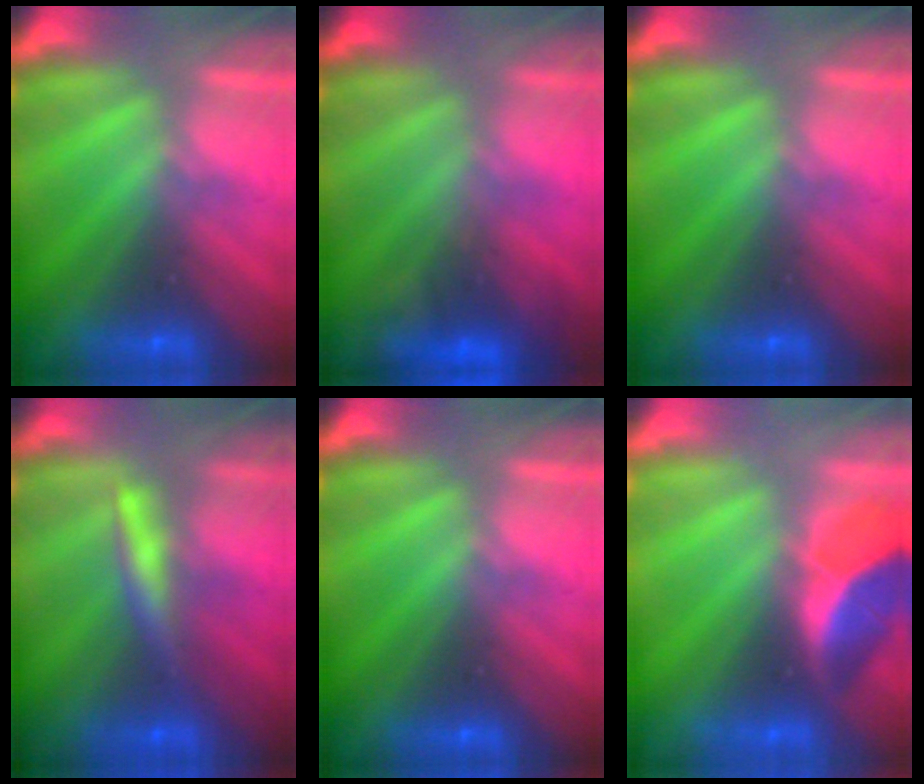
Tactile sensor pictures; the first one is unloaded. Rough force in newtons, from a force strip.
{"total": 4.9}
{"total": 0.0}
{"total": 2.4}
{"total": 0.0}
{"total": 2.6}